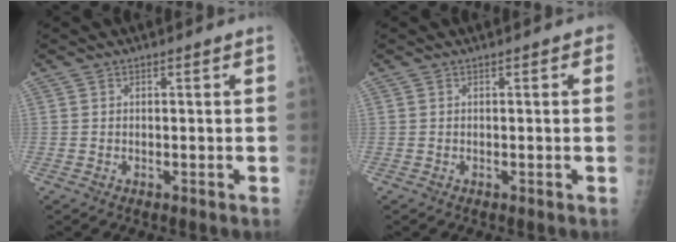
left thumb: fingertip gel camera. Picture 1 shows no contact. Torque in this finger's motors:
{"motor_torque": [1.57, 0.96, 0.37, -0.02, 0.00]}